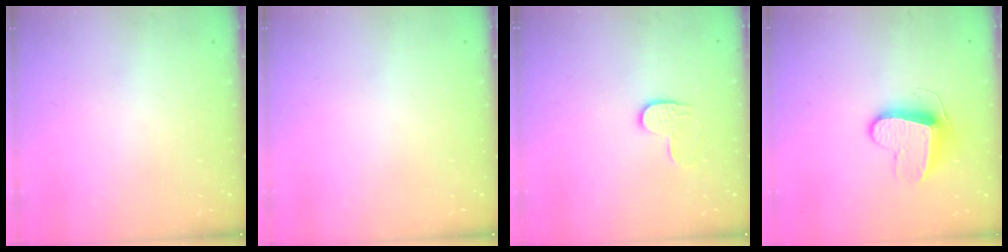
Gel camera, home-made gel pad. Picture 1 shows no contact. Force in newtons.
{"total": 0.0}
{"total": 5.7, "press": 5.7, "slide": 0.5}
{"total": 9.7, "press": 9.7, "slide": 0.4}